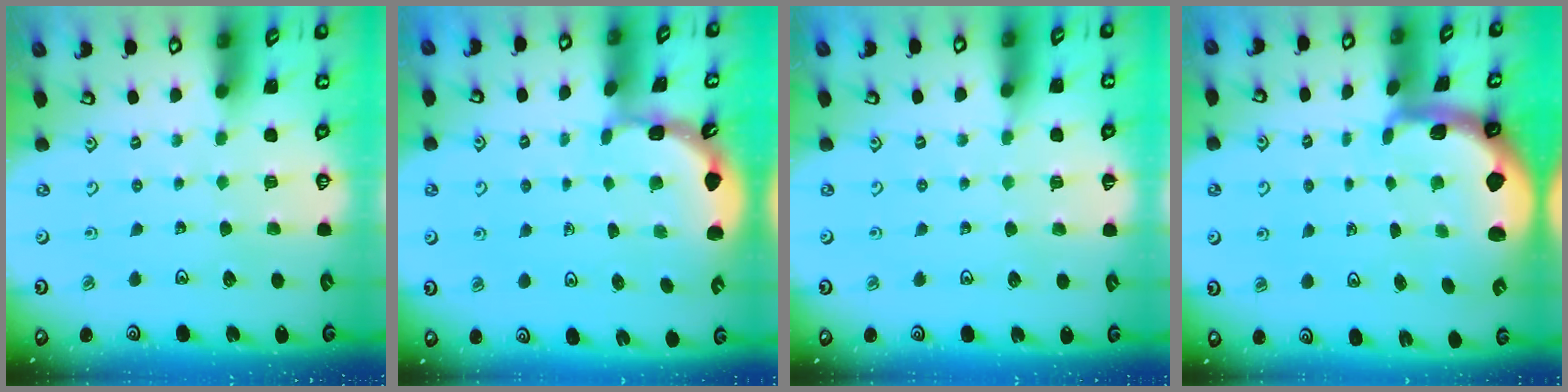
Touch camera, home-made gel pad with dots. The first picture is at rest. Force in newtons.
{"total": 1.7, "press": 1.7, "slide": 0.0}
{"total": 2.7, "press": 2.7, "slide": 0.4}
{"total": 1.9, "press": 1.9, "slide": 0.4}